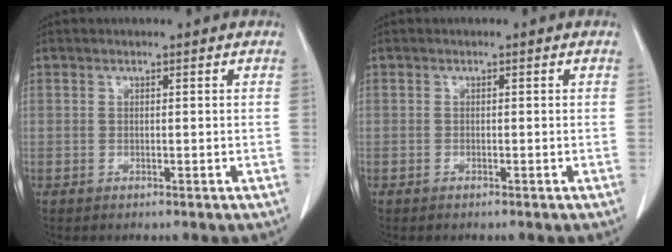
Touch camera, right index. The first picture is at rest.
{"total": 0.0}